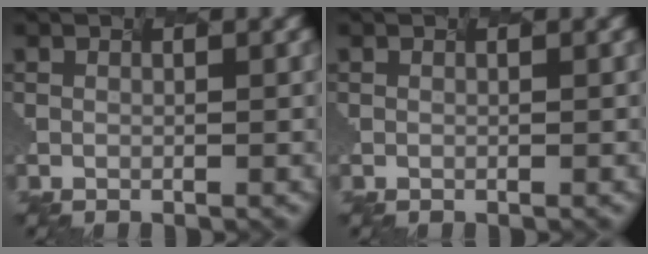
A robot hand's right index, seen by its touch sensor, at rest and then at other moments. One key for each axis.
{"total": 0.0}